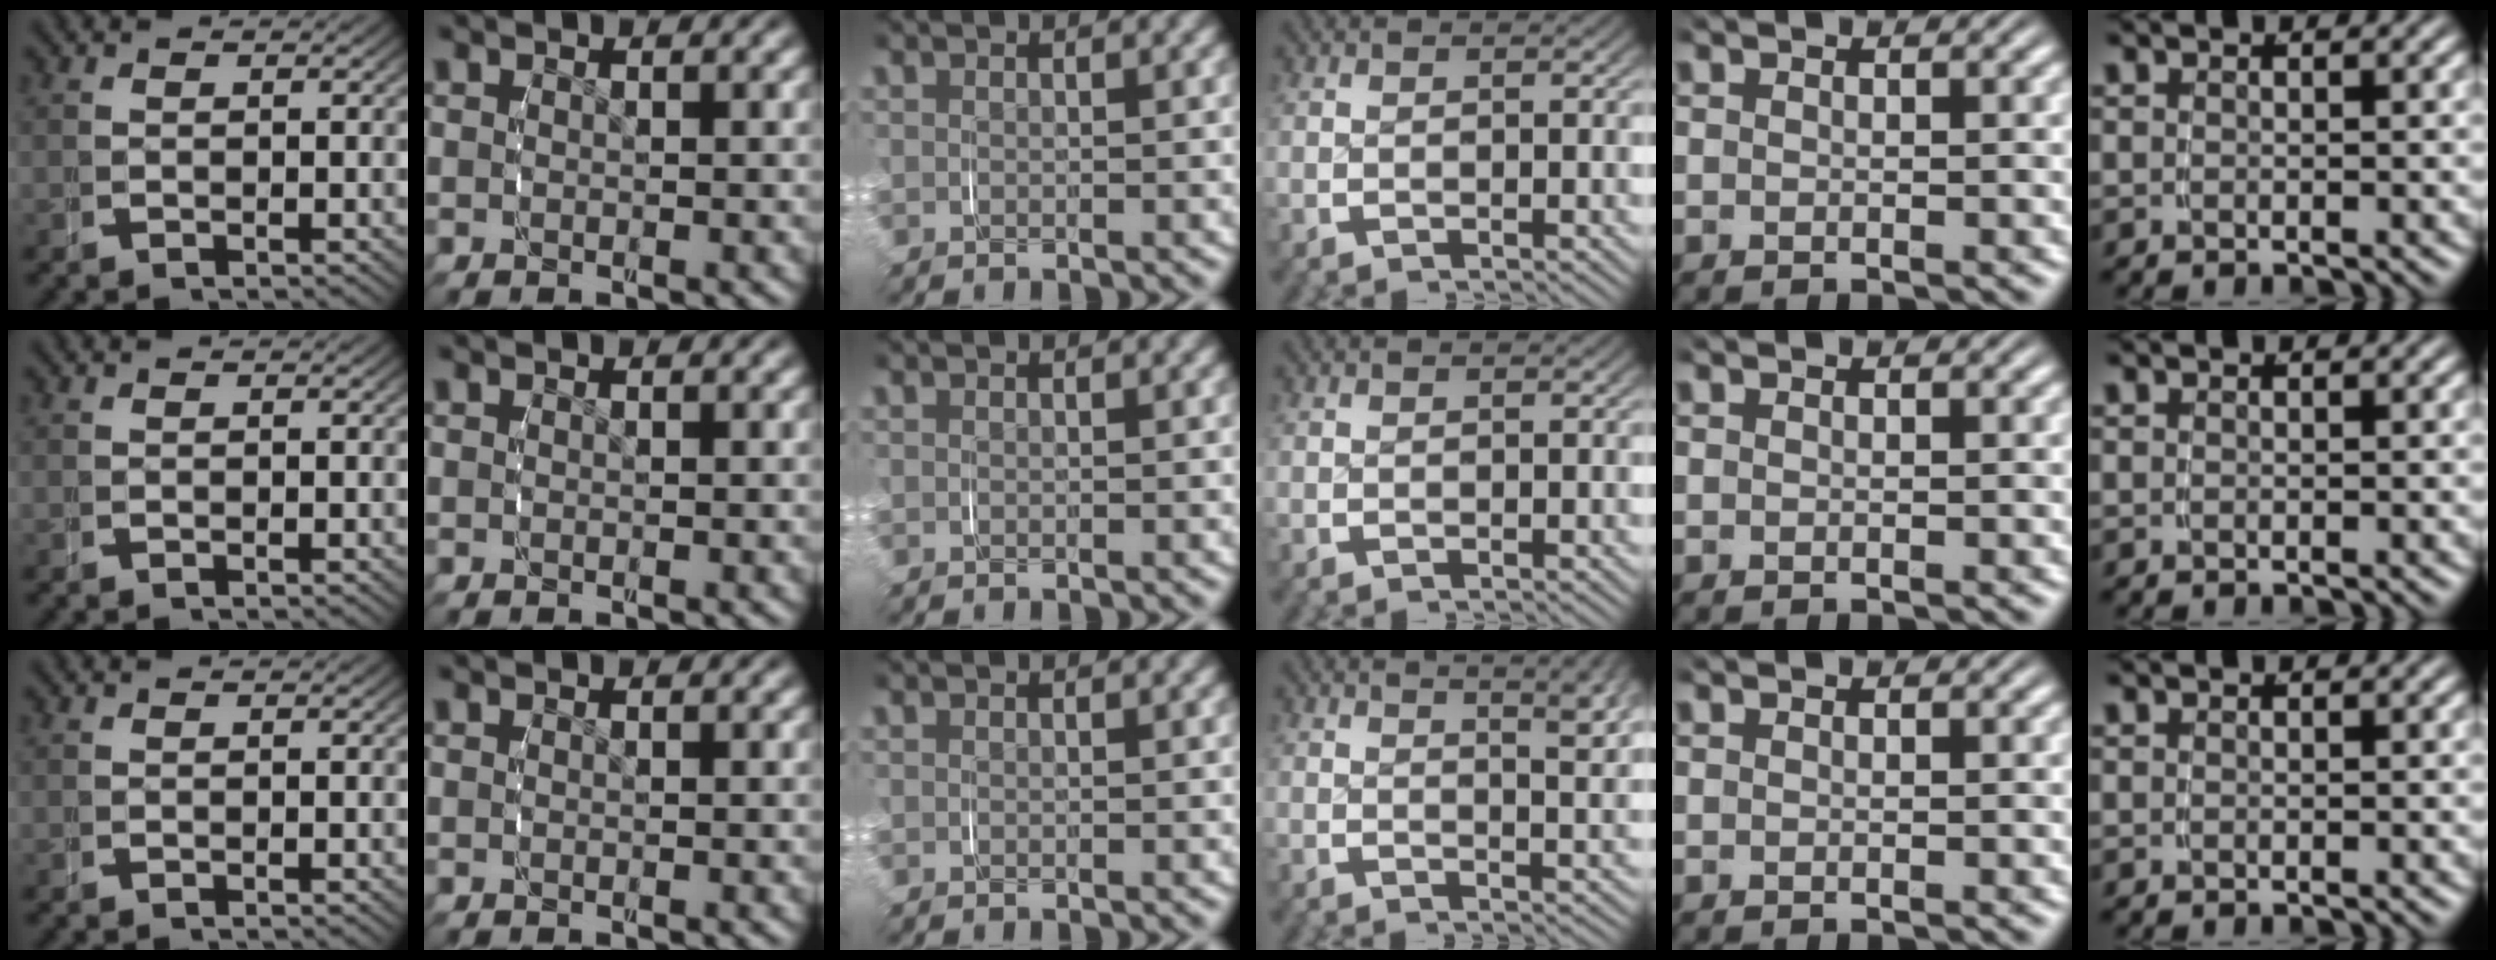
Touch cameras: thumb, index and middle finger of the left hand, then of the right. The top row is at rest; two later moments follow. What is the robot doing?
{"motion": "grasp_and_lifting", "object": "string"}